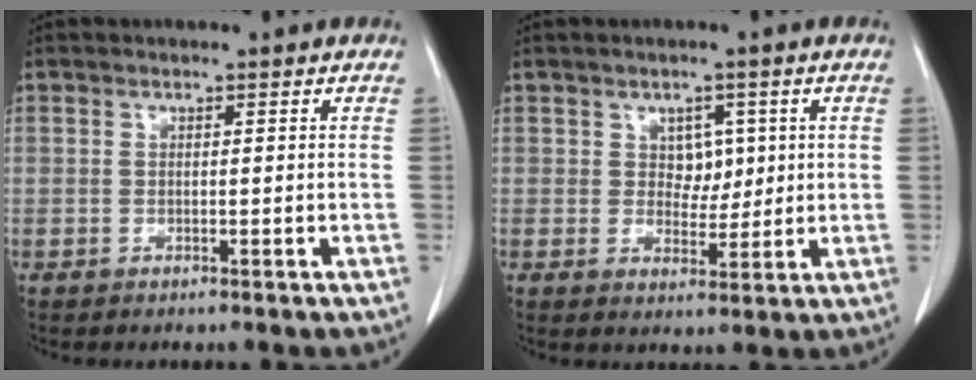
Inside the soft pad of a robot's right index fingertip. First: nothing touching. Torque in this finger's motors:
{"motor_torque": [-0.10, 0.11, 0.00, 0.00]}